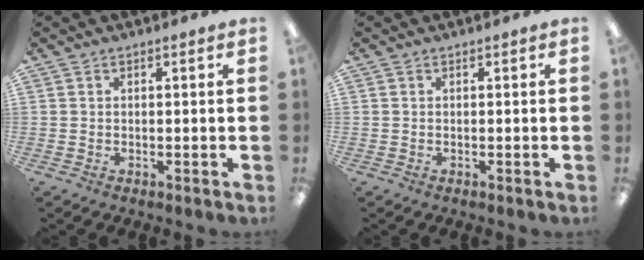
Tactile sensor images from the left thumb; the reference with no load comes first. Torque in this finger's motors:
{"motor_torque": [0.02, -0.02, 0.11, -0.11, 0.00]}